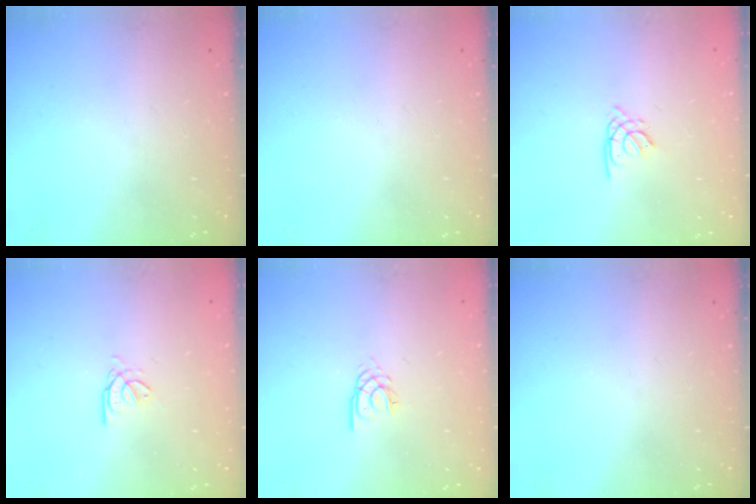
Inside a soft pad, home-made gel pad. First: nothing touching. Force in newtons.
{"total": 0.0}
{"total": 1.4, "press": 1.4, "slide": 0.3}
{"total": 2.7, "press": 2.7, "slide": 0.4}
{"total": 2.3, "press": 2.3, "slide": 0.2}
{"total": 0.0}